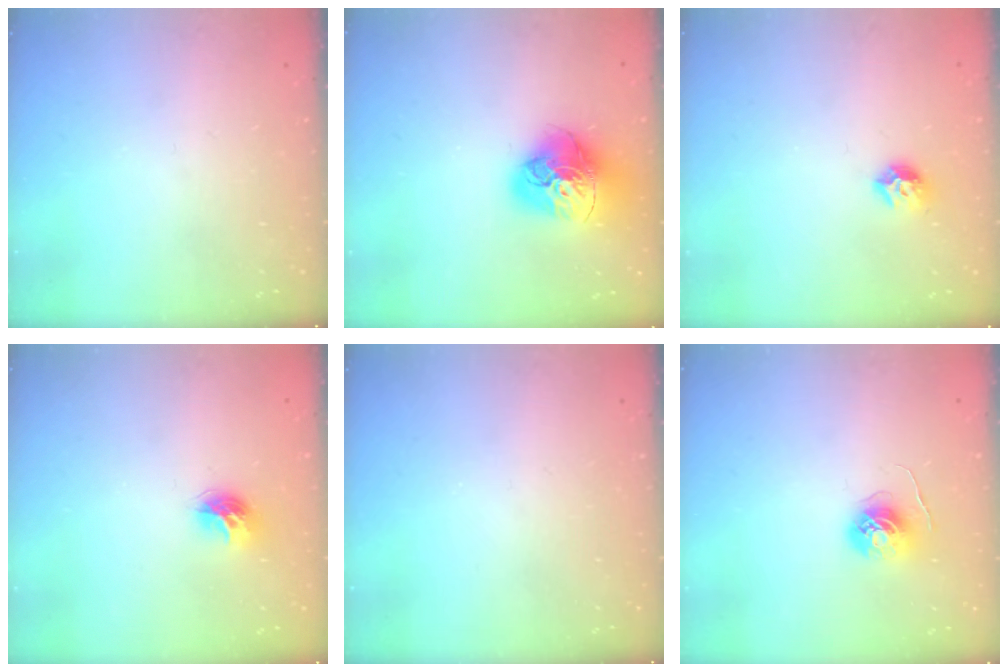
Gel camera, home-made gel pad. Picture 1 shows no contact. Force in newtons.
{"total": 17.4, "press": 17.3, "slide": 1.8}
{"total": 8.2, "press": 8.2, "slide": 0.7}
{"total": 8.6, "press": 8.6, "slide": 0.0}
{"total": 0.0}
{"total": 5.9, "press": 5.9, "slide": 0.3}